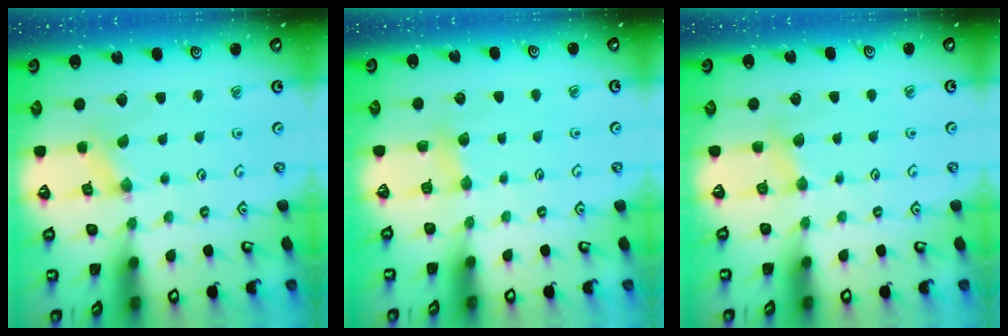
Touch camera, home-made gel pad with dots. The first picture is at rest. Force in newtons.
{"total": 3.7, "press": 3.7, "slide": 0.4}
{"total": 3.0, "press": 2.9, "slide": 0.5}